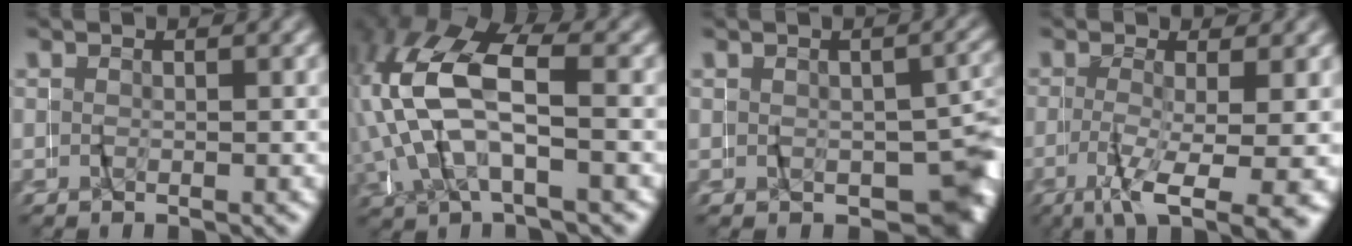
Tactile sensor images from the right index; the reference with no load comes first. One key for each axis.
{"total": 8.0, "fx": 0.8, "fy": 4.6, "fz": 6.5, "tx": -0.160, "ty": -0.011, "tz": 0.017}
{"total": 7.9, "fx": -1.8, "fy": 5.3, "fz": 5.5, "tx": -0.058, "ty": -0.011, "tz": -0.020}
{"total": 7.9, "fx": -5.5, "fy": 1.6, "fz": 5.5, "tx": -0.099, "ty": -0.028, "tz": -0.071}